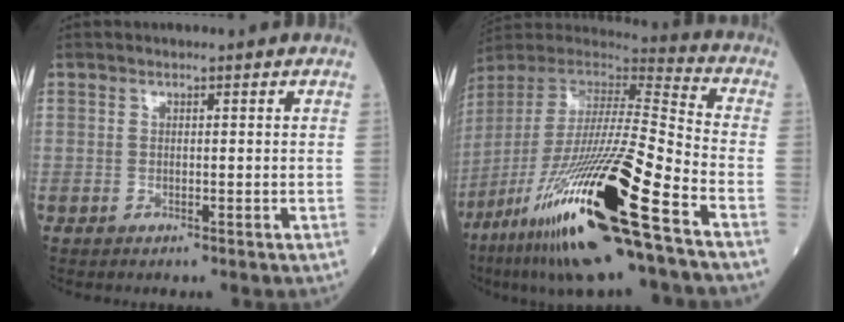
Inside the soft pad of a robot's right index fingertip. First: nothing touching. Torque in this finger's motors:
{"motor_torque": [2.14, 0.00, 1.05, 0.21]}